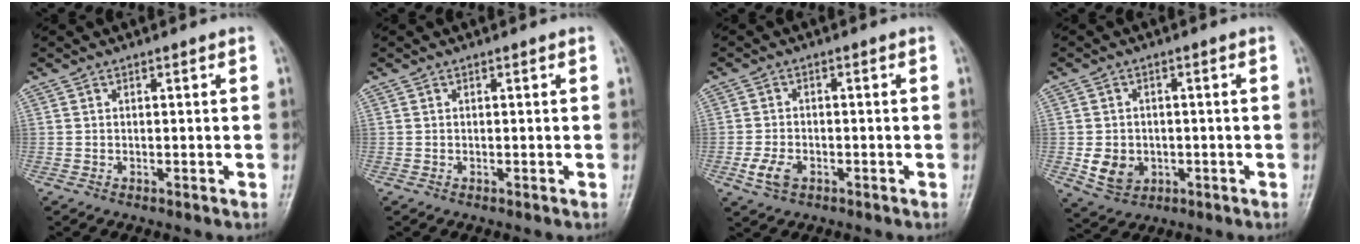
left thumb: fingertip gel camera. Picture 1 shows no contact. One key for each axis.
{"total": 0.0}
{"total": 4.3, "fx": -1.9, "fy": 2.8, "fz": 2.7, "tx": -0.053, "ty": 0.004, "tz": -0.036}
{"total": 6.4, "fx": -1.3, "fy": 5.4, "fz": 3.3, "tx": -0.043, "ty": 0.005, "tz": -0.011}